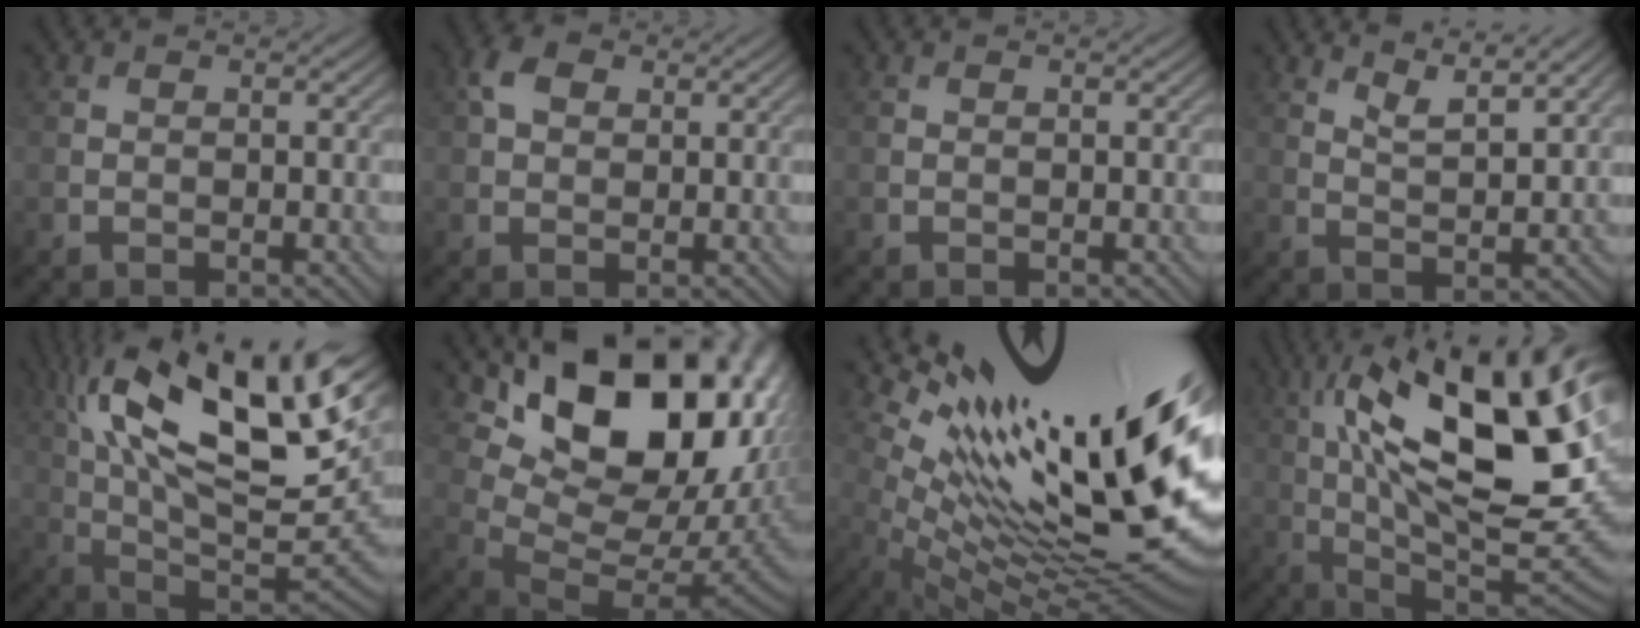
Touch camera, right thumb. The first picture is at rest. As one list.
[{"total": 2.6, "force": [1.0, 1.9, 1.5], "torque": [-0.038, 0.005, 0.018]}, {"total": 0.0}, {"total": 5.3, "force": [4.2, 0.4, 3.2], "torque": [-0.051, -0.006, 0.079]}, {"total": 18.6, "force": [7.0, 6.3, 16.1], "torque": [-0.306, 0.018, 0.135]}, {"total": 21.2, "force": [8.2, 13.1, 14.5], "torque": [-0.225, 0.029, 0.163]}, {"total": 18.3, "force": [5.5, 5.3, 16.7], "torque": [-0.277, -0.017, 0.131]}, {"total": 19.8, "force": [5.7, 7.2, 17.6], "torque": [-0.293, 0.026, 0.103]}]